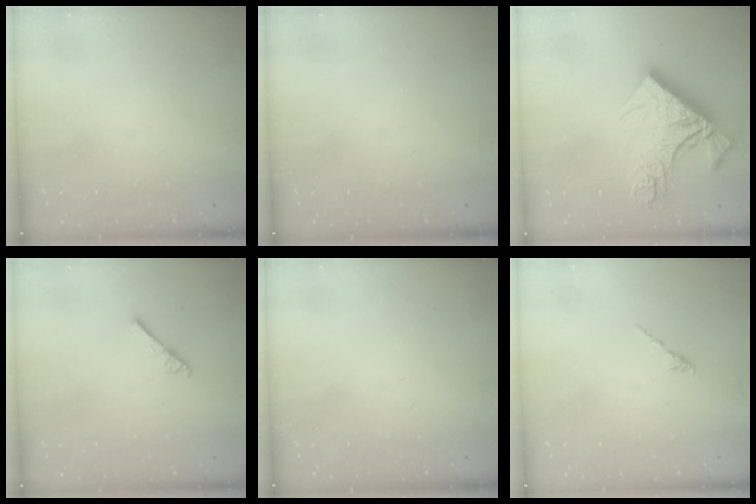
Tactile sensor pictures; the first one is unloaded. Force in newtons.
{"total": 0.0}
{"total": 16.2, "press": 16.1, "slide": 1.6}
{"total": 2.6, "press": 2.6, "slide": 0.3}
{"total": 0.0}
{"total": 1.6, "press": 1.5, "slide": 0.6}